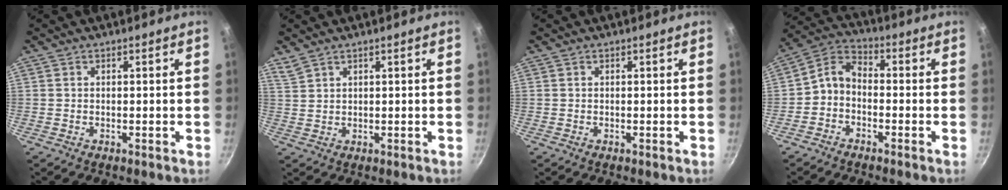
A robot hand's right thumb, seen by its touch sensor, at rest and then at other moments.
{"total": 2.5, "force": [2.2, 0.9, 0.9], "torque": [-0.018, -0.005, 0.050]}
{"total": 0.0}
{"total": 5.8, "force": [-2.0, 4.0, 3.7], "torque": [-0.068, 0.041, -0.055]}